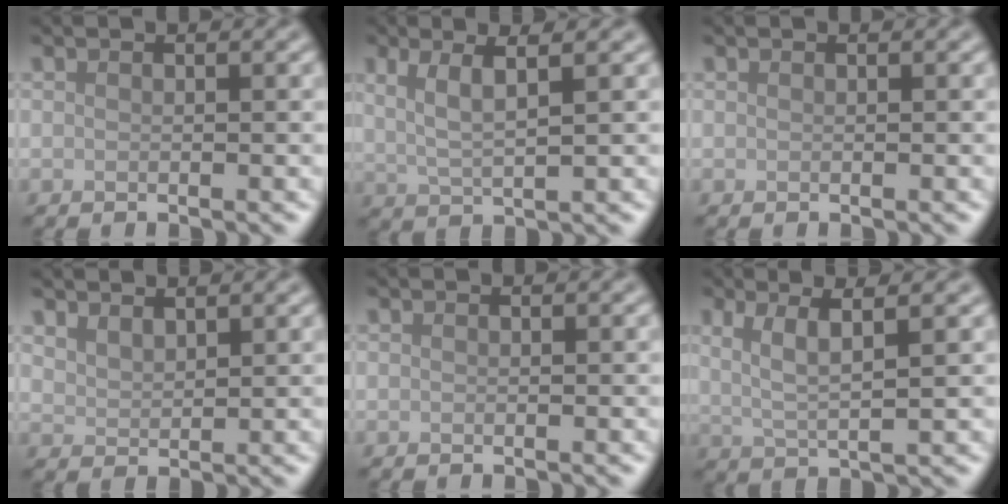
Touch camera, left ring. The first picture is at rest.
{"total": 3.7, "force": [1.5, 0.8, 3.3], "torque": [-0.062, 0.000, 0.030]}
{"total": 0.0}
{"total": 2.0, "force": [1.9, 0.6, 0.5], "torque": [-0.012, 0.003, 0.040]}
{"total": 0.0}
{"total": 4.2, "force": [1.6, 0.9, 3.8], "torque": [-0.070, 0.001, 0.032]}